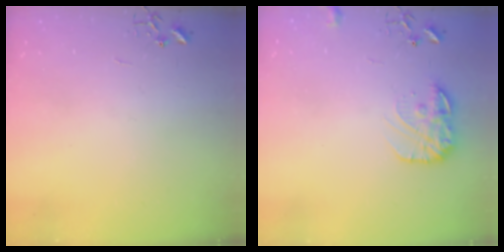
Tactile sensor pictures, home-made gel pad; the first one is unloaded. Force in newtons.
{"total": 11.9, "press": 11.9, "slide": 0.4}